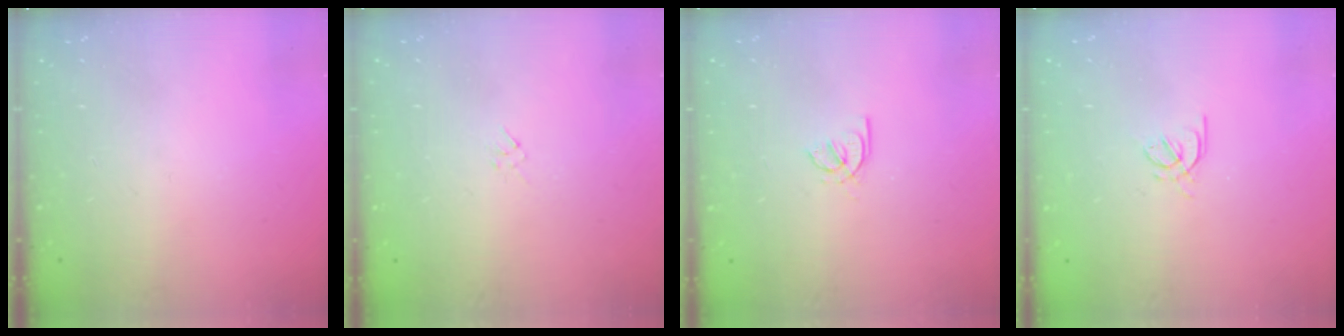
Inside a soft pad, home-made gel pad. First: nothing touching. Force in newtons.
{"total": 1.6, "press": 1.6, "slide": 0.4}
{"total": 1.8, "press": 1.8, "slide": 0.3}
{"total": 1.5, "press": 1.4, "slide": 0.5}